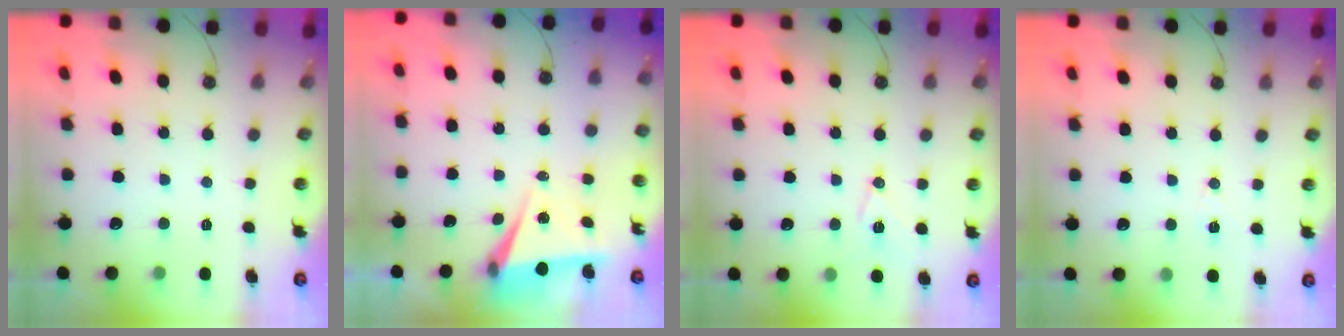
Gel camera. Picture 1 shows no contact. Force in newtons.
{"total": 6.7, "press": 5.2, "slide": 4.2}
{"total": 8.4, "press": 7.8, "slide": 3.0}
{"total": 6.5, "press": 4.7, "slide": 4.4}